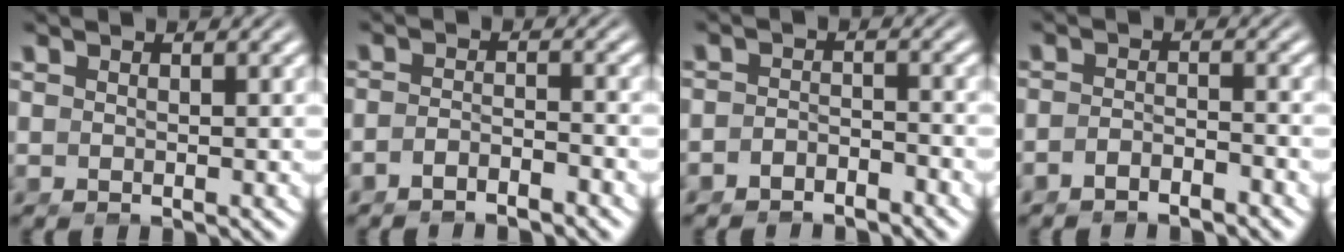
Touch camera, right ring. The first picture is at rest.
{"total": 2.8, "force": [-2.7, 0.4, 0.9], "torque": [-0.014, -0.007, -0.044]}
{"total": 2.9, "force": [-2.8, 0.9, 0.2], "torque": [-0.004, -0.012, -0.045]}
{"total": 2.8, "force": [-2.6, 0.5, 0.7], "torque": [-0.011, -0.007, -0.043]}